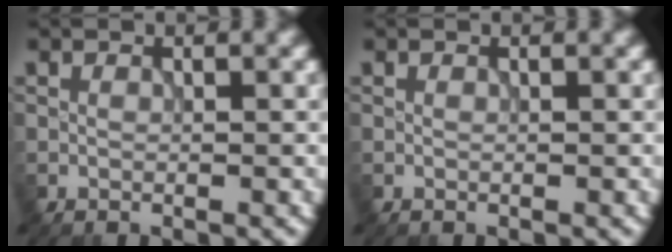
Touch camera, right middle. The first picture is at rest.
{"total": 0.0}